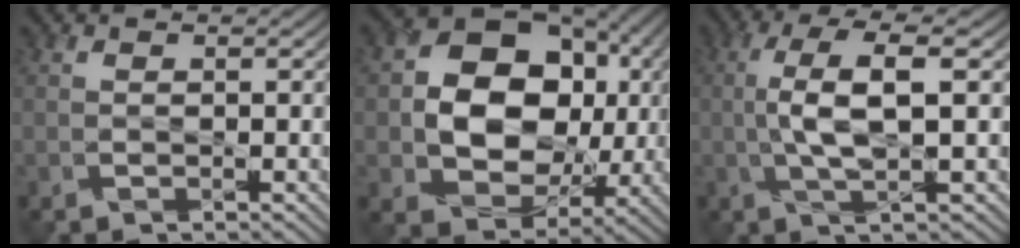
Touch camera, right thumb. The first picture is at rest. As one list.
[{"total": 14.0, "force": [0.9, 10.9, 8.8], "torque": [-0.153, -0.007, 0.020]}, {"total": 6.5, "force": [0.4, 1.5, 6.3], "torque": [-0.132, 0.011, 0.004]}]